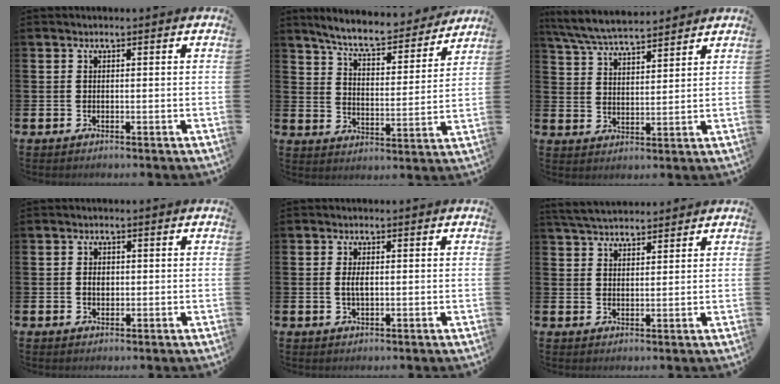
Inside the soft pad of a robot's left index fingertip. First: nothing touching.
{"total": 7.5, "force": [6.9, 1.0, 2.7], "torque": [-0.077, -0.048, 0.117]}
{"total": 6.4, "force": [6.2, 0.8, 1.5], "torque": [-0.058, -0.028, 0.113]}
{"total": 1.7, "force": [0.0, 1.3, 1.2], "torque": [-0.007, 0.002, -0.006]}
{"total": 2.1, "force": [0.0, 0.9, 1.9], "torque": [-0.036, 0.004, -0.002]}
{"total": 4.1, "force": [4.0, 0.8, 0.6], "torque": [-0.023, -0.015, 0.074]}